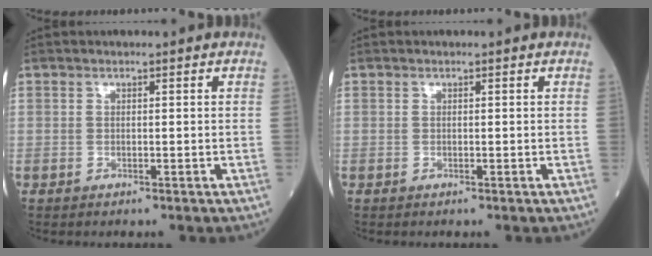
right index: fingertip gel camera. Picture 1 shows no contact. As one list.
[{"total": 0.0}]